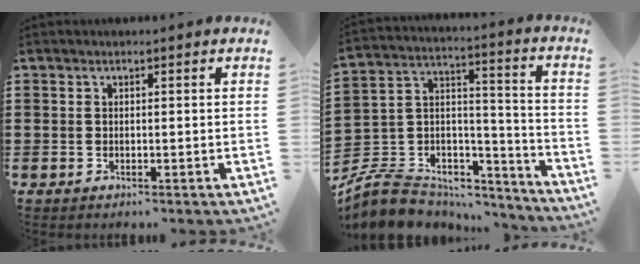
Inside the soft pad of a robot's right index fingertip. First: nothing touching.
{"total": 6.9, "force": [-5.3, 4.2, 1.3], "torque": [-0.051, -0.005, -0.100]}